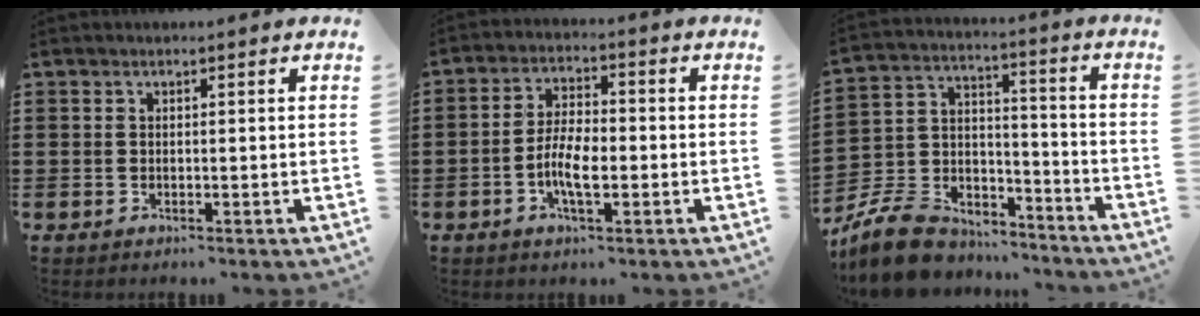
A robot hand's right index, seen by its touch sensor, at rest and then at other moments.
{"total": 6.4, "force": [-1.8, 2.6, 5.6], "torque": [-0.123, 0.000, -0.040]}
{"total": 9.8, "force": [-8.5, 4.0, 2.7], "torque": [-0.078, 0.024, -0.170]}